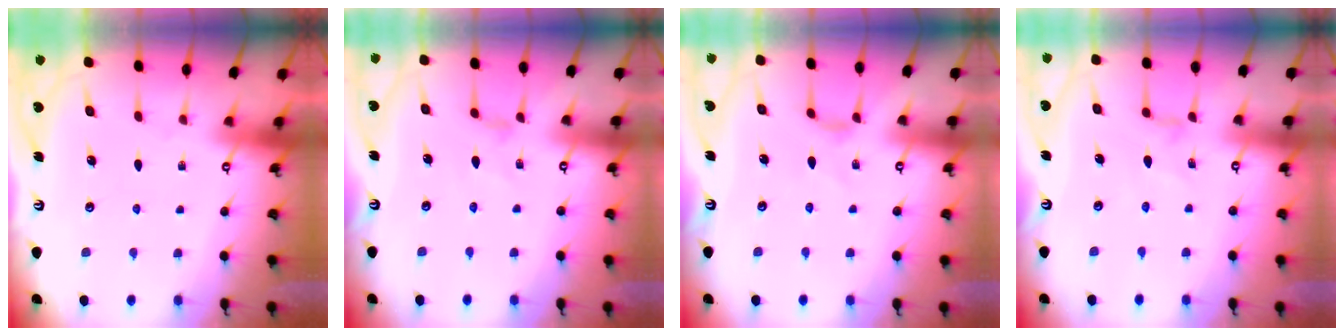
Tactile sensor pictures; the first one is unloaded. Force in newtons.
{"total": 0.7, "press": 0.6, "slide": 0.3}
{"total": 2.3, "press": 2.3, "slide": 0.5}
{"total": 1.5, "press": 1.4, "slide": 0.3}